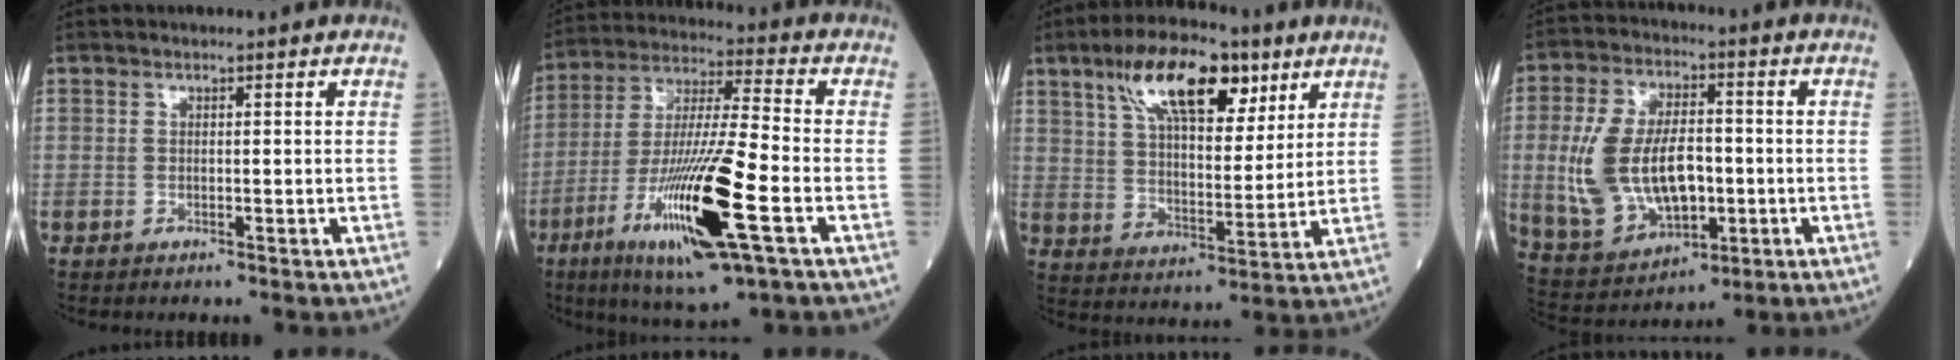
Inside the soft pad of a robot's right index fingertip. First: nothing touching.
{"total": 19.0, "force": [-7.3, 1.5, 17.5], "torque": [-0.356, -0.033, -0.131]}
{"total": 15.3, "force": [8.6, 5.8, 11.2], "torque": [-0.195, 0.022, 0.151]}
{"total": 15.7, "force": [-1.4, 8.4, 13.2], "torque": [-0.271, 0.009, -0.008]}